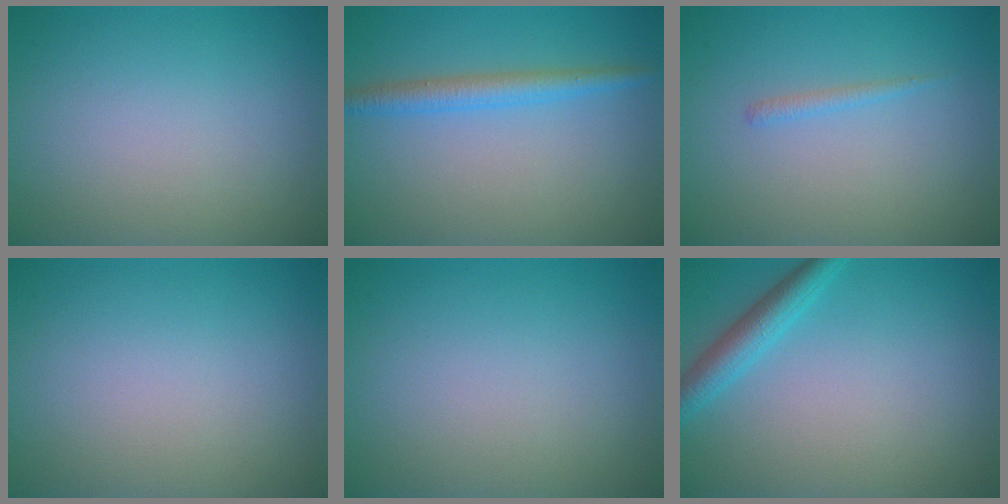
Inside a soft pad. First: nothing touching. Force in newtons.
{"total": 2.6, "press": 2.6, "slide": 0.1}
{"total": 0.8, "press": 0.8, "slide": 0.1}
{"total": 0.0}
{"total": 0.0}
{"total": 2.9, "press": 2.9, "slide": 0.1}